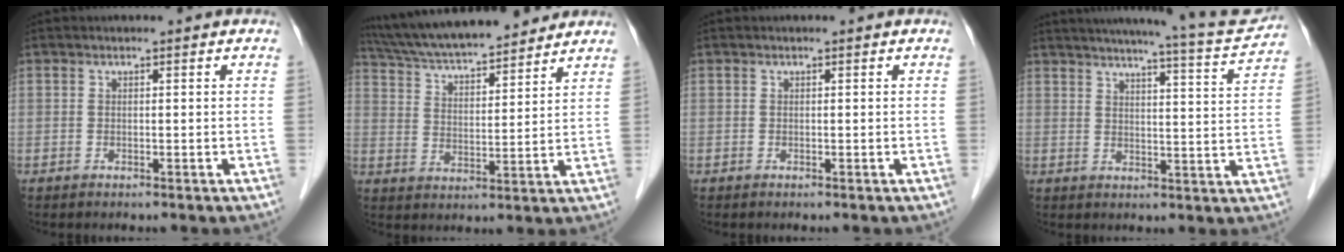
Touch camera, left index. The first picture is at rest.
{"total": 17.8, "force": [16.0, 2.5, 7.3], "torque": [-0.129, 0.029, 0.260]}
{"total": 0.0}
{"total": 15.1, "force": [13.9, -0.6, 5.7], "torque": [-0.087, -0.036, 0.172]}